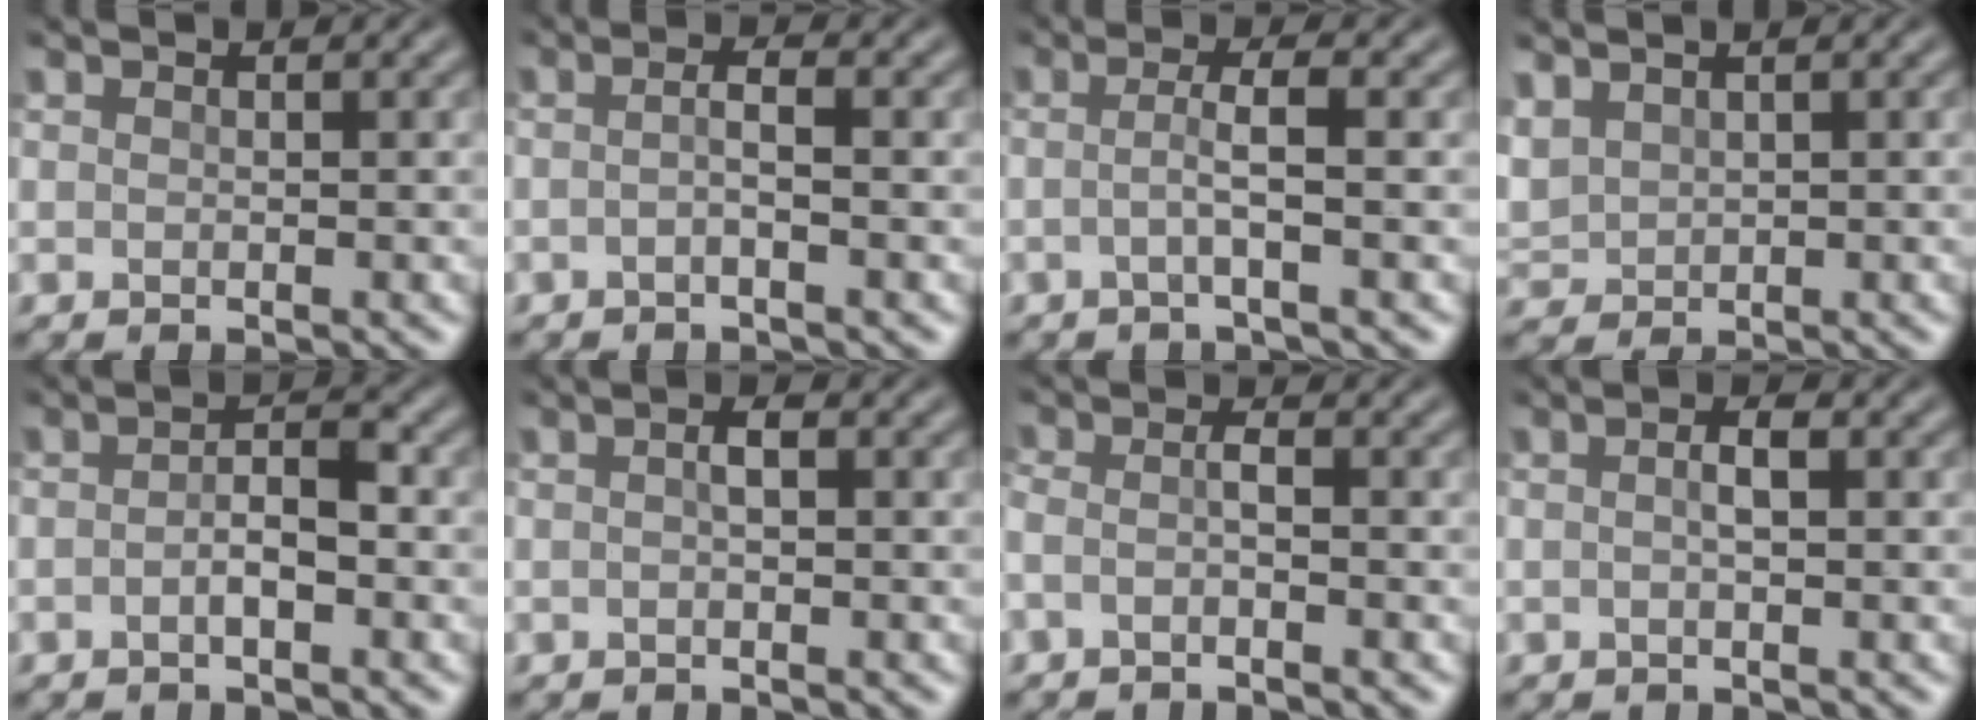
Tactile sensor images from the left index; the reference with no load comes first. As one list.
[{"total": 1.7, "force": [-0.5, 0.3, 1.6], "torque": [-0.030, 0.001, -0.017]}, {"total": 2.5, "force": [-0.5, 0.4, 2.4], "torque": [-0.046, 0.000, -0.017]}, {"total": 2.7, "force": [1.4, 1.8, 1.4], "torque": [-0.045, 0.006, 0.029]}, {"total": 2.6, "force": [-1.0, 0.8, 2.3], "torque": [-0.045, 0.003, -0.024]}, {"total": 1.3, "force": [-0.2, 0.4, 1.2], "torque": [-0.024, 0.003, -0.008]}, {"total": 1.8, "force": [-1.1, 0.5, 1.3], "torque": [-0.032, 0.000, -0.028]}, {"total": 1.7, "force": [-0.2, 0.5, 1.6], "torque": [-0.023, -0.004, -0.007]}]